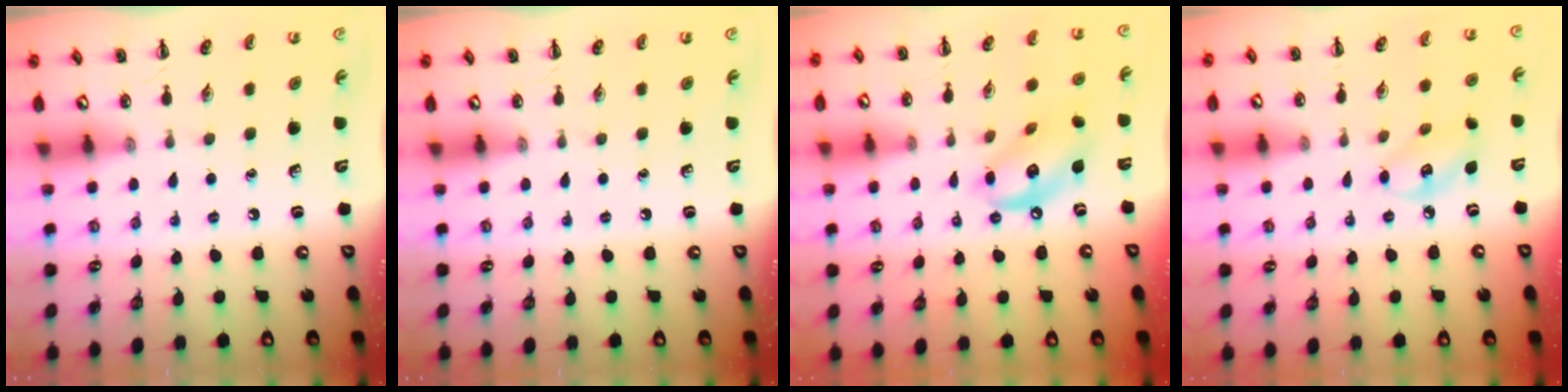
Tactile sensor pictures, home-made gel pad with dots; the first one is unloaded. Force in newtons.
{"total": 0.0}
{"total": 12.0, "press": 11.8, "slide": 2.1}
{"total": 6.7, "press": 6.7, "slide": 0.9}